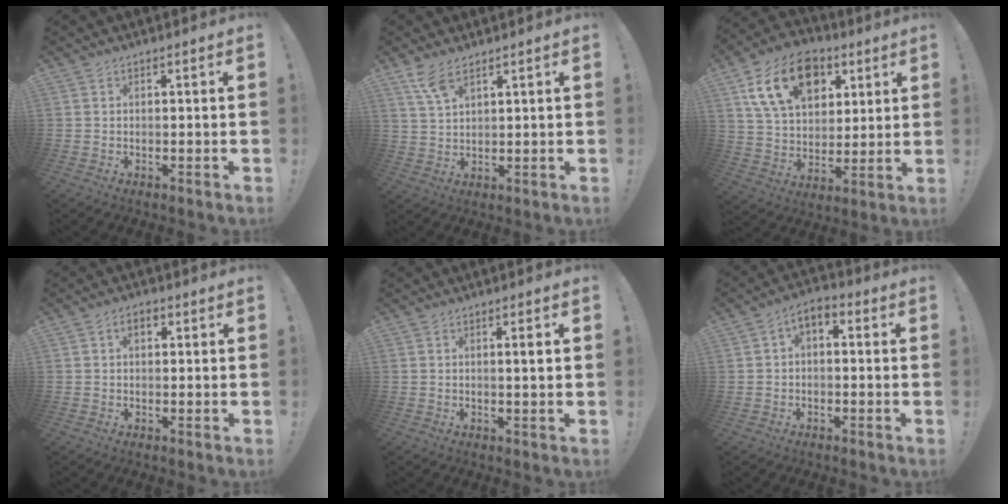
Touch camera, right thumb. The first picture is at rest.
{"total": 6.4, "force": [4.6, 2.2, 3.9], "torque": [-0.072, -0.022, 0.083]}
{"total": 18.9, "force": [8.7, 12.7, 11.0], "torque": [-0.174, -0.030, 0.162]}
{"total": 3.0, "force": [0.7, 1.9, 2.2], "torque": [-0.034, 0.005, 0.009]}
{"total": 2.9, "force": [0.5, 0.0, 2.8], "torque": [-0.038, -0.007, 0.003]}
{"total": 3.6, "force": [-0.8, 2.3, 2.6], "torque": [-0.039, 0.005, -0.013]}